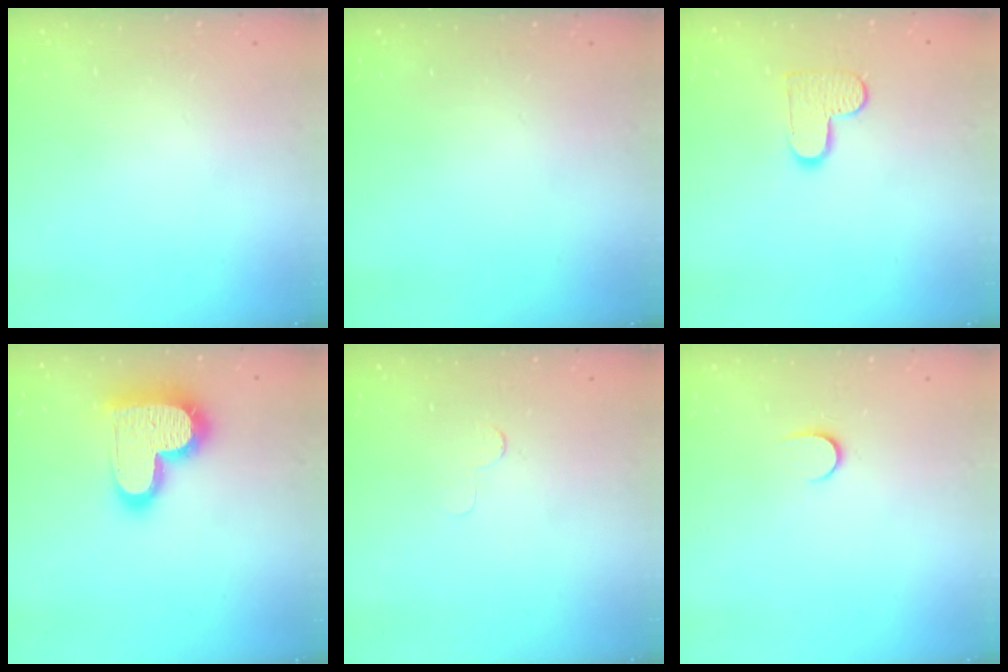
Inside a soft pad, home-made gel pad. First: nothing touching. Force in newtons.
{"total": 0.0}
{"total": 8.9, "press": 8.9, "slide": 0.4}
{"total": 20.1, "press": 20.1, "slide": 1.5}
{"total": 2.5, "press": 2.5, "slide": 0.2}
{"total": 5.7, "press": 5.7, "slide": 0.5}